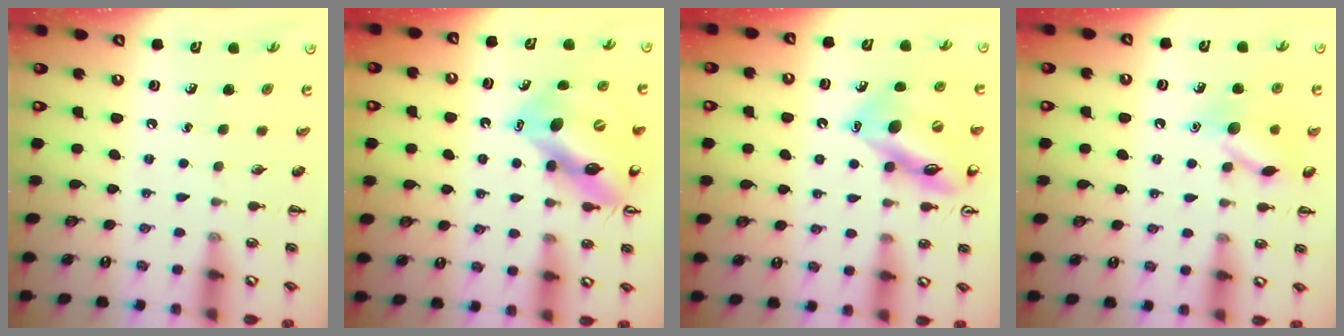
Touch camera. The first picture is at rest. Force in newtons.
{"total": 12.8, "press": 12.2, "slide": 3.9}
{"total": 15.0, "press": 14.8, "slide": 2.4}
{"total": 12.0, "press": 12.0, "slide": 0.7}